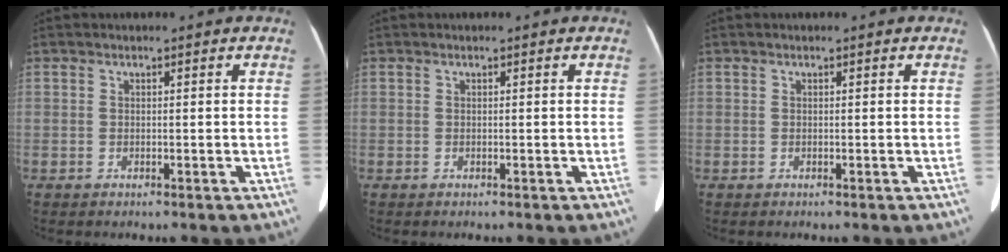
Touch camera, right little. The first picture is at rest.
{"total": 0.0}
{"total": 0.0}